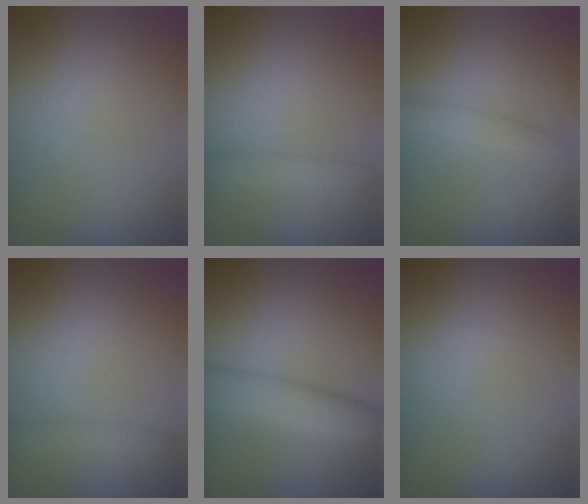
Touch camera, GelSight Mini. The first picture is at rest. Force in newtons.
{"total": 1.6, "press": 1.6, "slide": 0.0}
{"total": 1.4, "press": 1.4, "slide": 0.1}
{"total": 1.1, "press": 1.1, "slide": 0.1}
{"total": 4.7, "press": 4.7, "slide": 0.1}
{"total": 0.0}